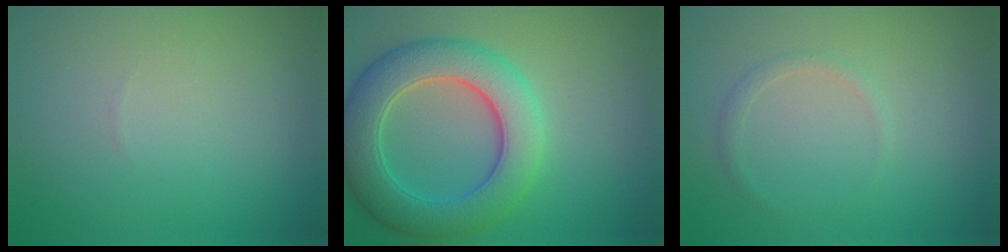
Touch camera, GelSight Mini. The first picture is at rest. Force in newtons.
{"total": 7.3, "press": 7.3, "slide": 0.2}
{"total": 0.9, "press": 0.9, "slide": 0.1}